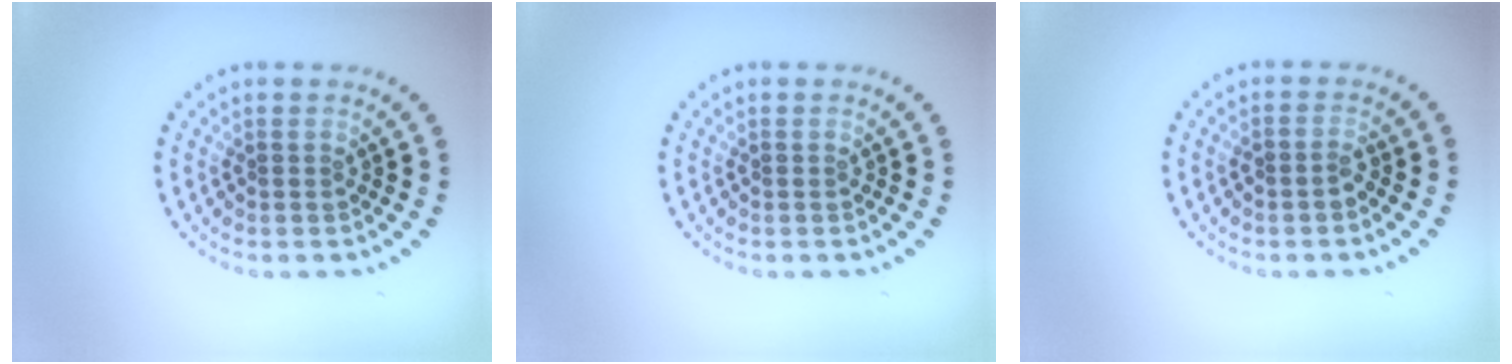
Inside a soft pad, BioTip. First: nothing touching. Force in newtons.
{"total": 0.0}
{"total": 0.9, "press": 0.8, "slide": 0.5}